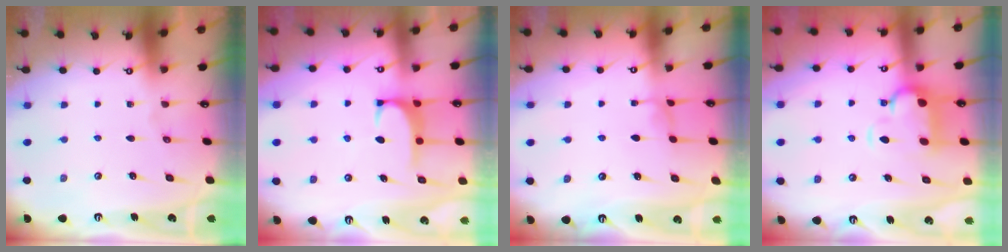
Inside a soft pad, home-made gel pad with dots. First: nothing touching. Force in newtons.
{"total": 0.6, "press": 0.4, "slide": 0.5}
{"total": 0.5, "press": 0.3, "slide": 0.4}
{"total": 2.1, "press": 1.6, "slide": 1.3}